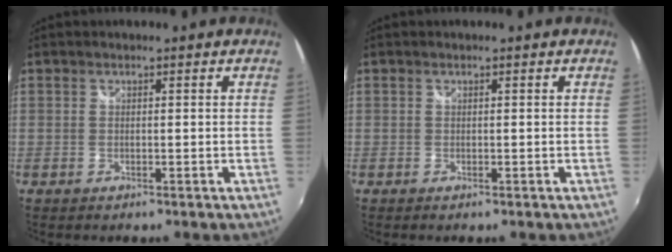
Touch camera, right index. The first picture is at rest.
{"total": 0.0}